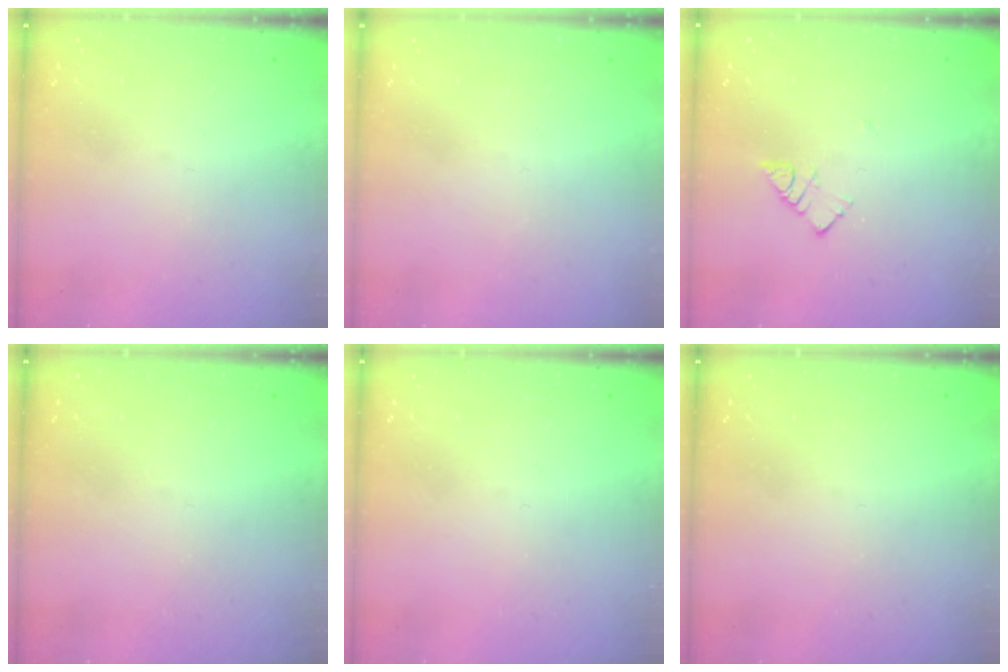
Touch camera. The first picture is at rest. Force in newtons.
{"total": 1.9, "press": 1.9, "slide": 0.1}
{"total": 4.1, "press": 4.0, "slide": 0.5}
{"total": 0.0}
{"total": 0.0}
{"total": 0.0}